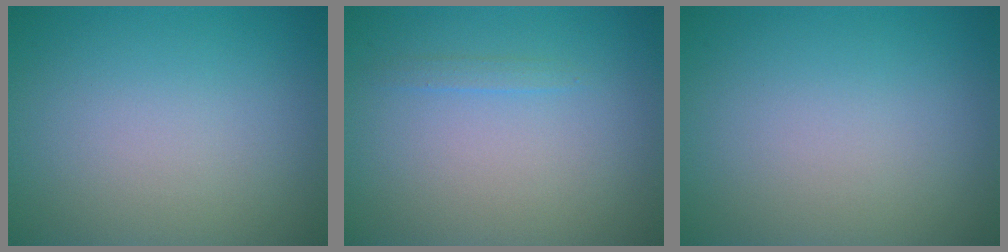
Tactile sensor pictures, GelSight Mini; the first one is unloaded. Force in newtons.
{"total": 0.7, "press": 0.7, "slide": 0.1}
{"total": 0.0}